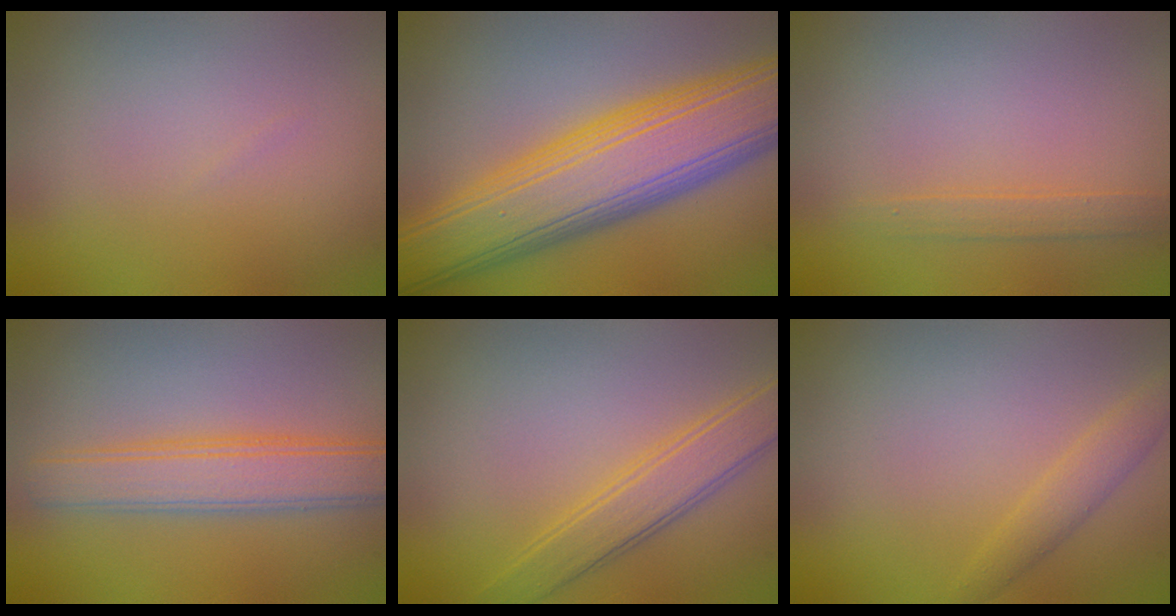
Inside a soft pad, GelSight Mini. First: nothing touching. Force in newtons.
{"total": 11.2, "press": 11.2, "slide": 0.2}
{"total": 1.3, "press": 1.3, "slide": 0.2}
{"total": 4.6, "press": 4.6, "slide": 0.1}
{"total": 3.3, "press": 3.3, "slide": 0.0}
{"total": 1.8, "press": 1.8, "slide": 0.1}